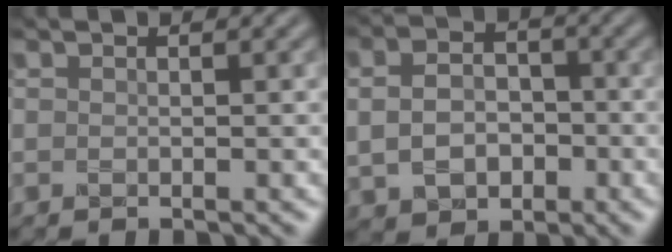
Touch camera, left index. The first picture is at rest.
{"total": 4.7, "force": [-0.4, 3.6, 3.1], "torque": [-0.063, -0.001, -0.009]}